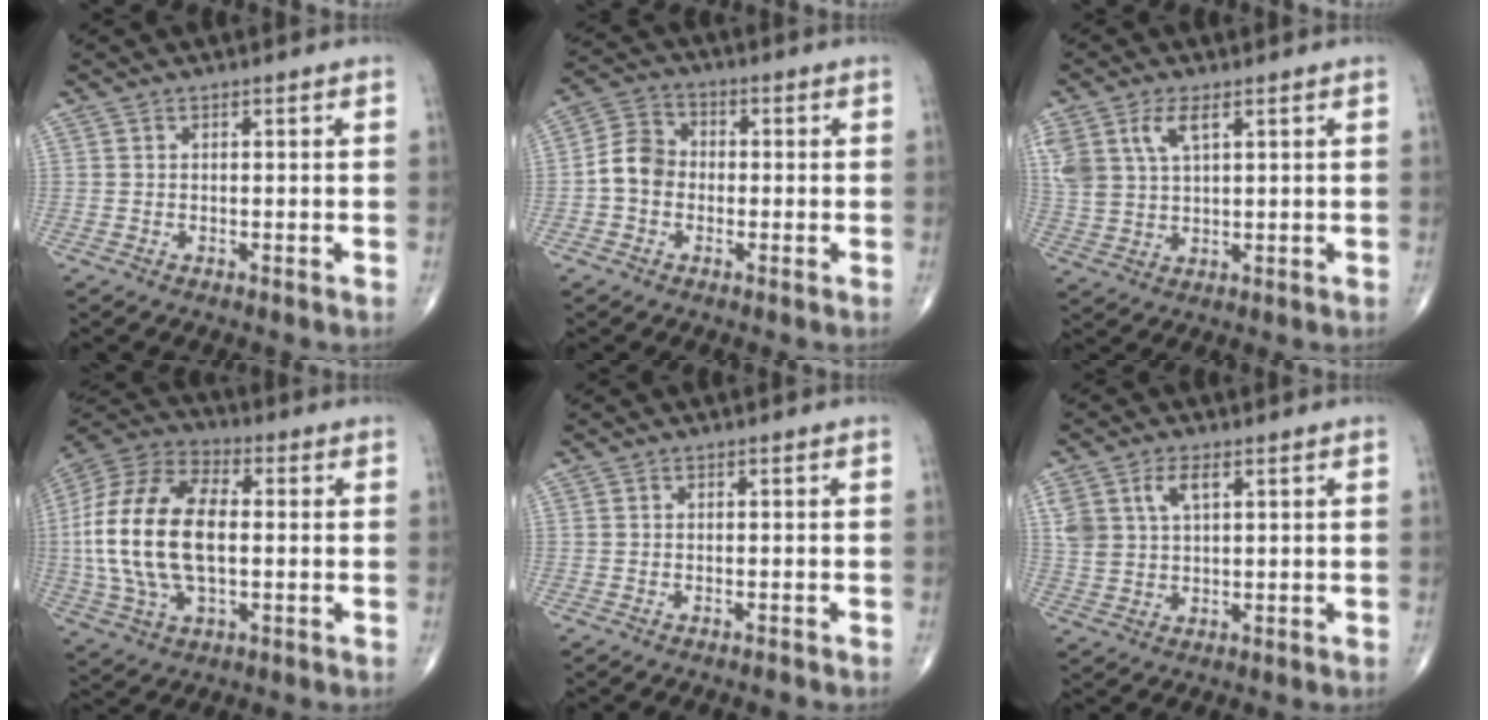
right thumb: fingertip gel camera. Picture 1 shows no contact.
{"total": 6.7, "force": [-1.2, 5.5, 3.6], "torque": [-0.052, 0.024, -0.036]}
{"total": 8.6, "force": [4.0, 4.5, 6.2], "torque": [-0.139, -0.004, 0.084]}
{"total": 21.7, "force": [-0.2, 11.8, 18.2], "torque": [-0.385, 0.014, -0.005]}
{"total": 0.7, "force": [-0.6, 0.0, 0.3], "torque": [-0.010, 0.004, -0.009]}
{"total": 6.1, "force": [2.6, 3.3, 4.4], "torque": [-0.089, -0.002, 0.056]}